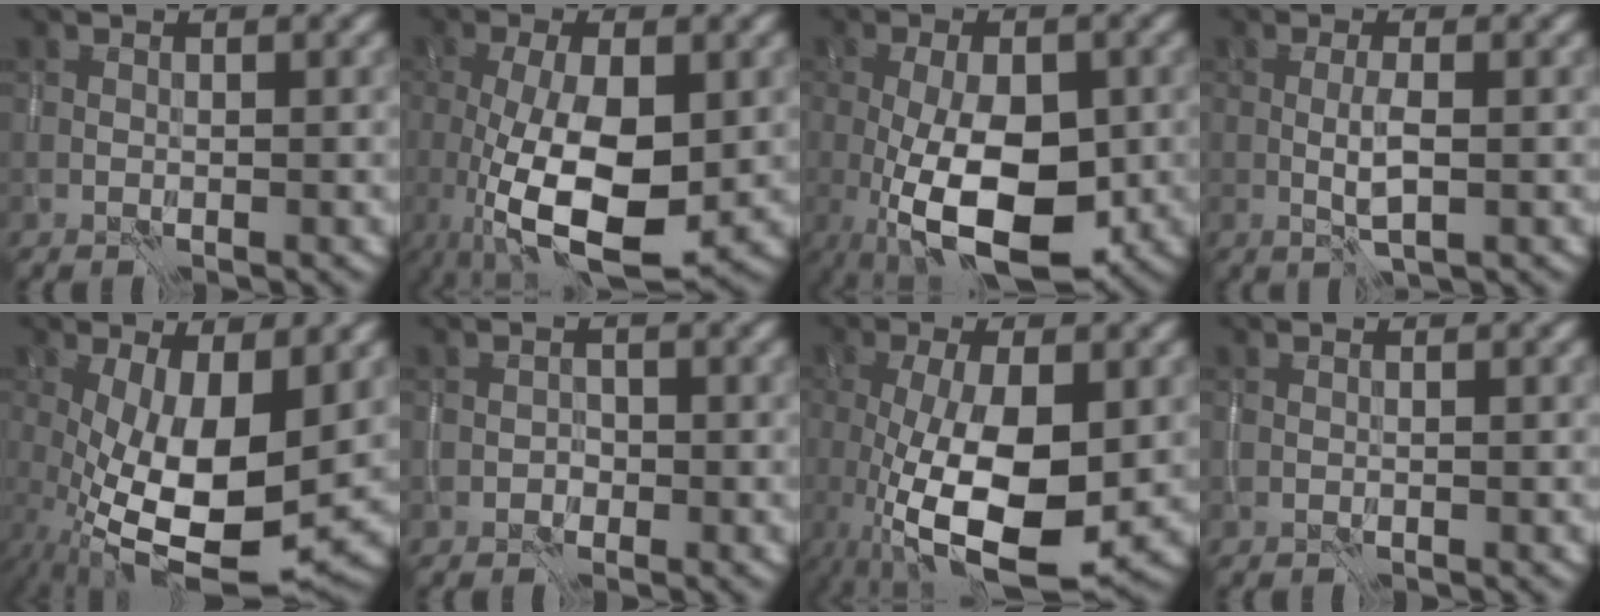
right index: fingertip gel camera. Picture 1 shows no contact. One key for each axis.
{"total": 10.5, "fx": -2.2, "fy": 4.2, "fz": 9.3, "tx": -0.181, "ty": -0.018, "tz": -0.033}
{"total": 10.6, "fx": -3.0, "fy": 4.8, "fz": 8.9, "tx": -0.160, "ty": -0.008, "tz": -0.049}
{"total": 2.2, "fx": -0.3, "fy": 0.5, "fz": 2.1, "tx": -0.044, "ty": -0.002, "tz": -0.004}
{"total": 12.4, "fx": -1.2, "fy": 5.1, "fz": 11.2, "tx": -0.199, "ty": -0.024, "tz": -0.012}
{"total": 1.1, "fx": -0.5, "fy": 1.0, "fz": 0.2, "tx": -0.003, "ty": -0.002, "tz": -0.008}
{"total": 11.6, "fx": -2.5, "fy": 4.5, "fz": 10.3, "tx": -0.196, "ty": -0.020, "tz": -0.039}
{"total": 0.0}